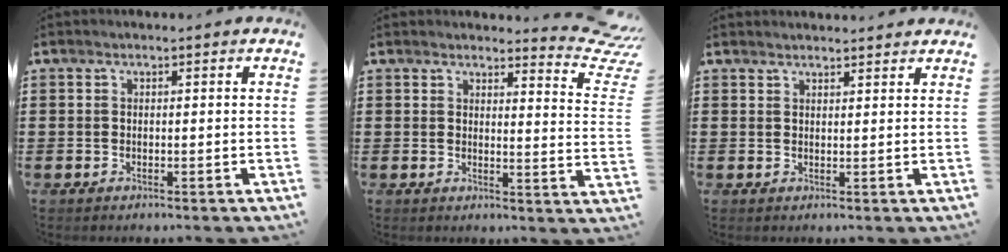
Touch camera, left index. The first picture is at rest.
{"total": 4.5, "force": [4.1, 0.5, 1.9], "torque": [-0.023, -0.030, 0.066]}
{"total": 1.7, "force": [1.7, 0.3, -0.3], "torque": [0.001, 0.001, 0.033]}